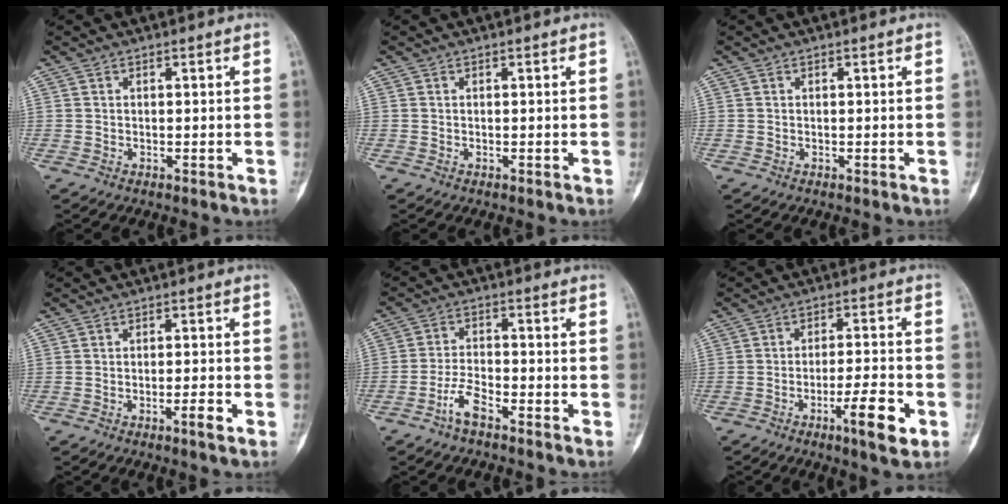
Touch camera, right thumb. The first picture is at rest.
{"total": 0.0}
{"total": 0.0}
{"total": 2.7, "force": [-1.4, 0.3, 2.3], "torque": [-0.041, 0.004, -0.025]}
{"total": 4.7, "force": [-3.2, 1.6, 3.0], "torque": [-0.060, 0.024, -0.065]}
{"total": 8.7, "force": [-4.0, 1.6, 7.6], "torque": [-0.121, 0.017, -0.060]}